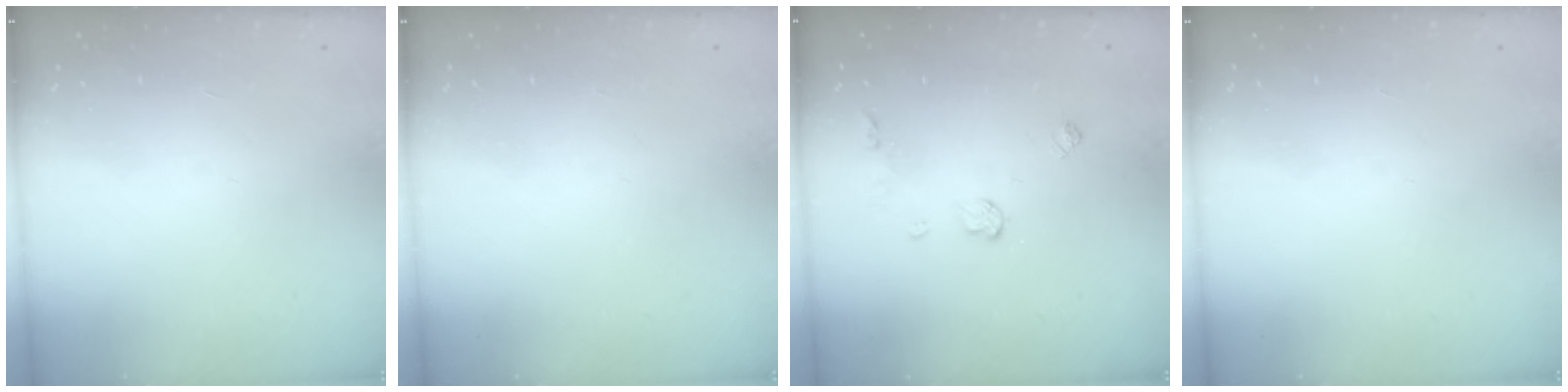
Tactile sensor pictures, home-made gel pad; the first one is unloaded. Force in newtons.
{"total": 0.0}
{"total": 6.1, "press": 6.1, "slide": 0.7}
{"total": 0.0}